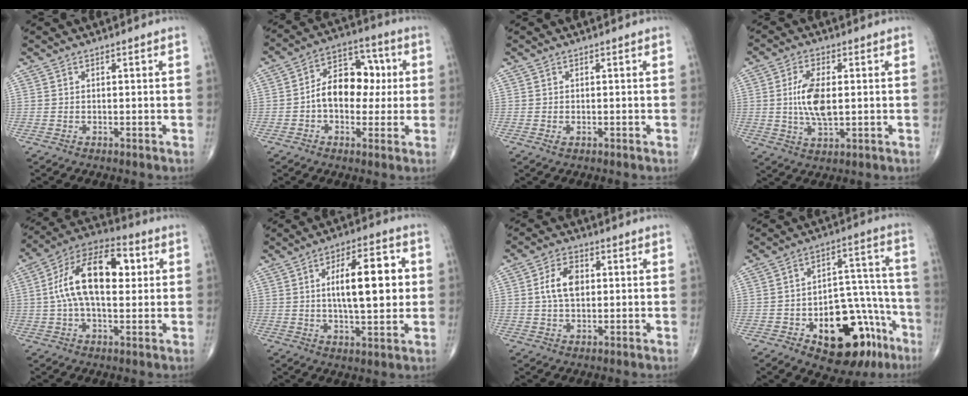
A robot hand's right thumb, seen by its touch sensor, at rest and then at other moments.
{"total": 12.4, "force": [0.0, 8.5, 9.0], "torque": [-0.107, 0.035, -0.009]}
{"total": 0.9, "force": [-0.3, 0.5, 0.6], "torque": [-0.013, 0.001, -0.002]}
{"total": 8.6, "force": [0.5, 3.9, 7.6], "torque": [-0.154, -0.007, 0.011]}
{"total": 17.3, "force": [2.5, 9.0, 14.5], "torque": [-0.249, 0.030, 0.035]}
{"total": 14.6, "force": [1.9, 5.6, 13.4], "torque": [-0.186, 0.006, 0.027]}
{"total": 6.7, "force": [1.0, 4.1, 5.2], "torque": [-0.090, 0.008, 0.014]}
{"total": 21.0, "force": [-10.0, 11.1, 14.8], "torque": [-0.154, 0.084, -0.130]}